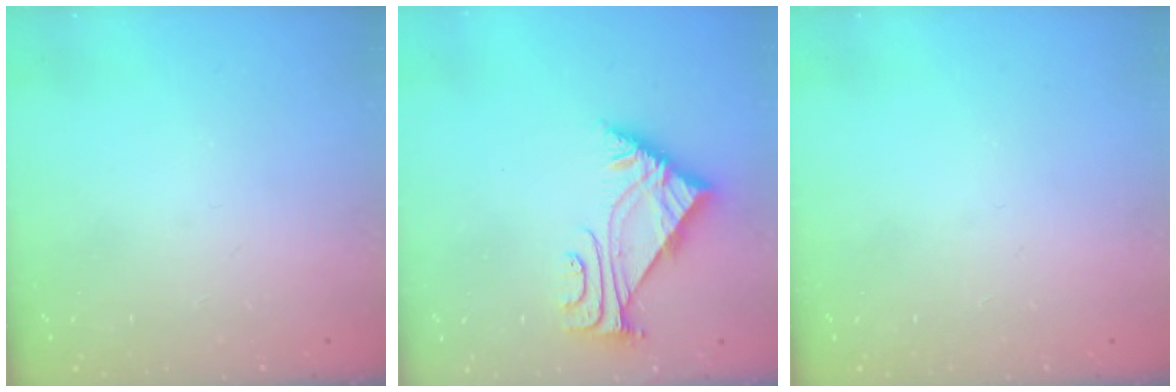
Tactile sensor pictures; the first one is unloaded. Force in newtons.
{"total": 5.0, "press": 4.9, "slide": 0.9}
{"total": 0.0}